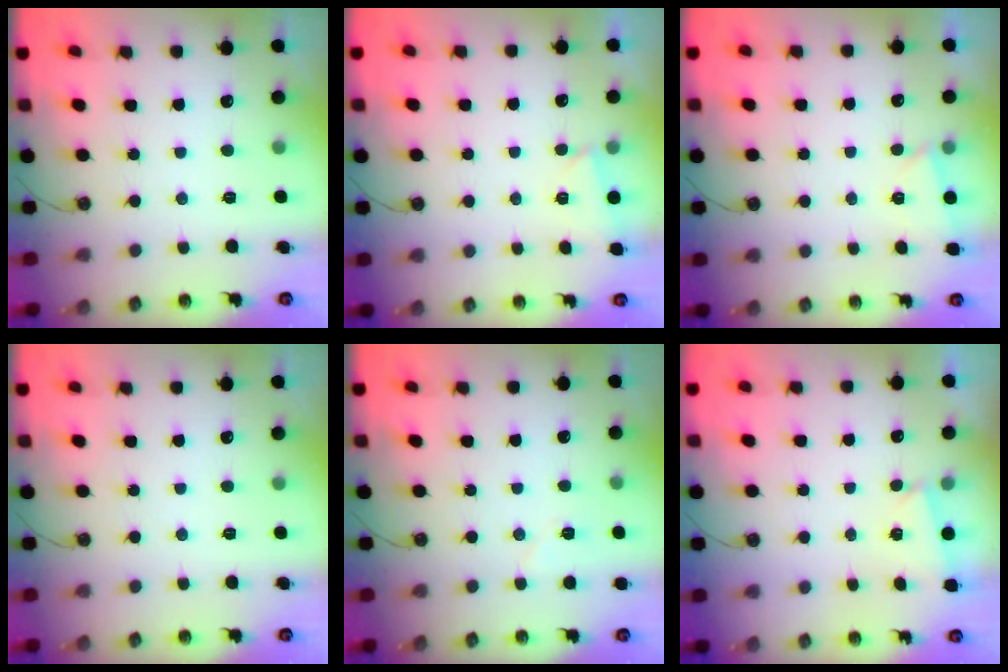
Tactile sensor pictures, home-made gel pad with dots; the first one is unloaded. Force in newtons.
{"total": 2.8, "press": 2.1, "slide": 1.8}
{"total": 1.9, "press": 1.8, "slide": 0.6}
{"total": 0.0}
{"total": 4.6, "press": 4.3, "slide": 1.6}
{"total": 1.0, "press": 0.9, "slide": 0.4}